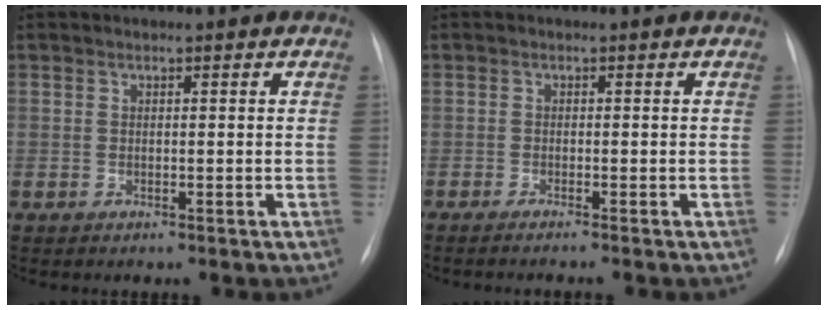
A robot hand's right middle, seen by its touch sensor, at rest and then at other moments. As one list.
[{"total": 2.0, "force": [-1.6, -0.4, 1.1], "torque": [-0.015, 0.002, -0.023]}]